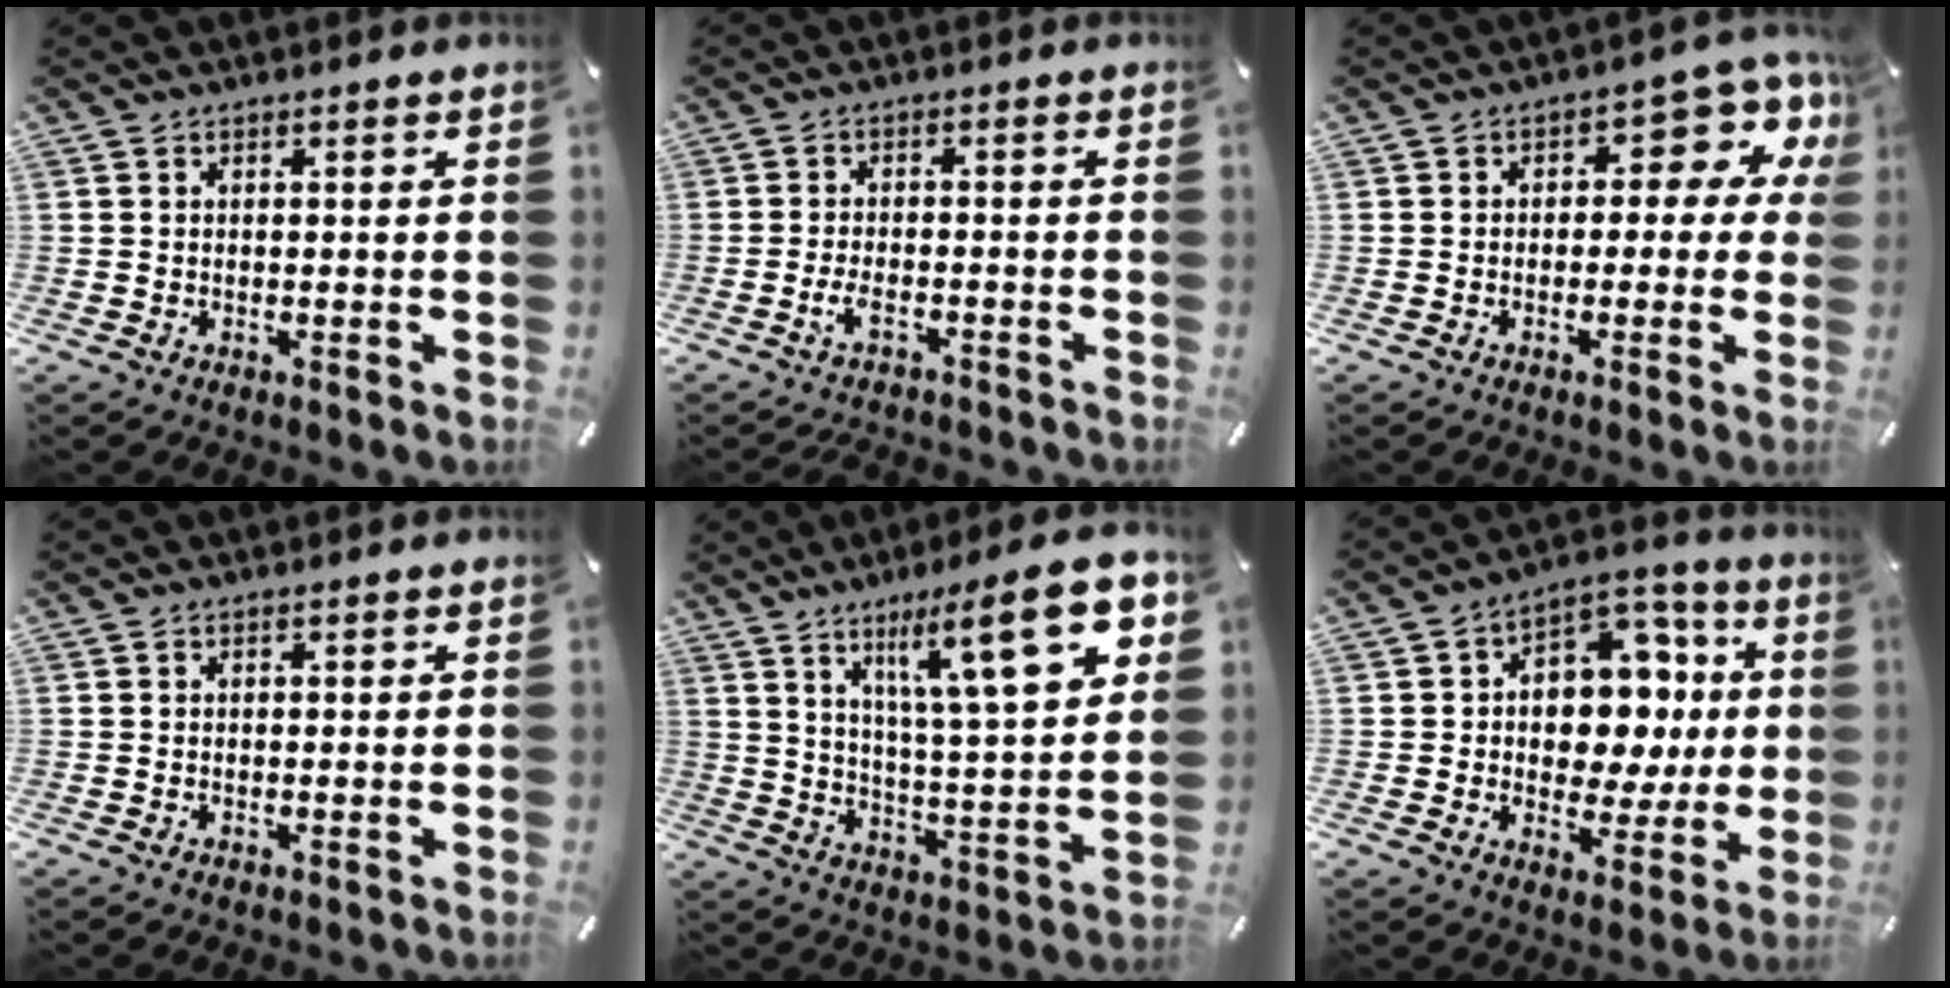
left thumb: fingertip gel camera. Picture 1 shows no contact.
{"total": 3.7, "force": [-2.6, 1.4, 2.2], "torque": [-0.050, 0.010, -0.053]}
{"total": 9.9, "force": [2.9, 5.3, 7.9], "torque": [-0.090, -0.023, 0.045]}
{"total": 0.0}
{"total": 20.5, "force": [10.3, 5.1, 17.0], "torque": [-0.256, -0.049, 0.151]}
{"total": 13.1, "force": [0.8, 10.9, 7.2], "torque": [-0.076, -0.023, 0.022]}